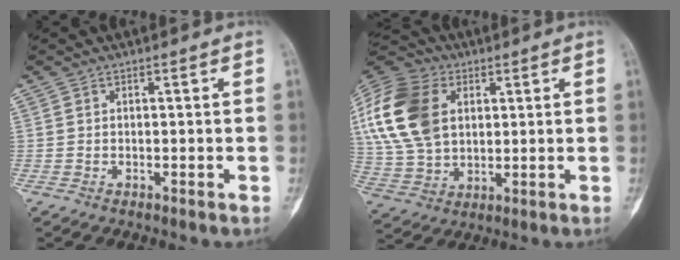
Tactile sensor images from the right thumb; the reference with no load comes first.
{"total": 20.8, "force": [5.5, 14.5, 14.0], "torque": [-0.295, 0.006, 0.102]}